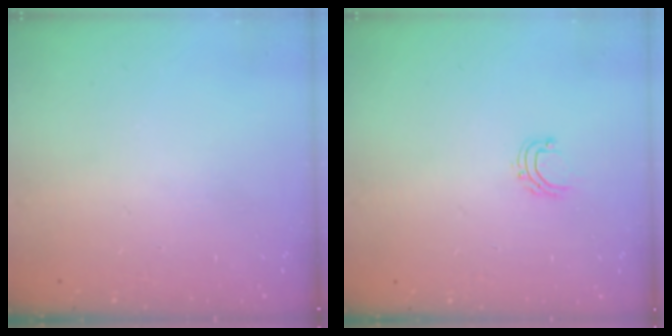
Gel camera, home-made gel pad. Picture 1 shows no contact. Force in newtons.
{"total": 4.5, "press": 4.5, "slide": 0.3}